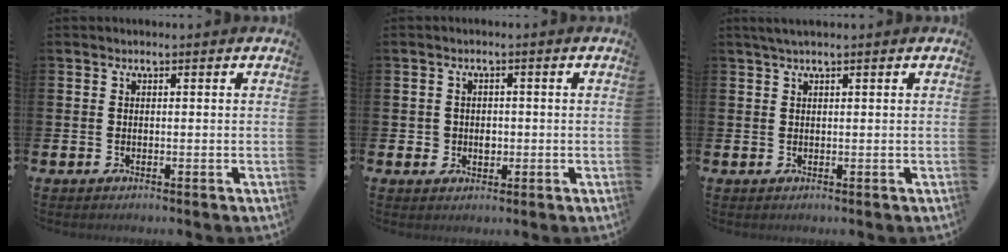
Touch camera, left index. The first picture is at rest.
{"total": 2.0, "force": [-0.1, 1.9, 0.6], "torque": [0.005, 0.000, -0.011]}
{"total": 1.4, "force": [1.1, 0.0, 0.9], "torque": [-0.024, 0.005, 0.021]}